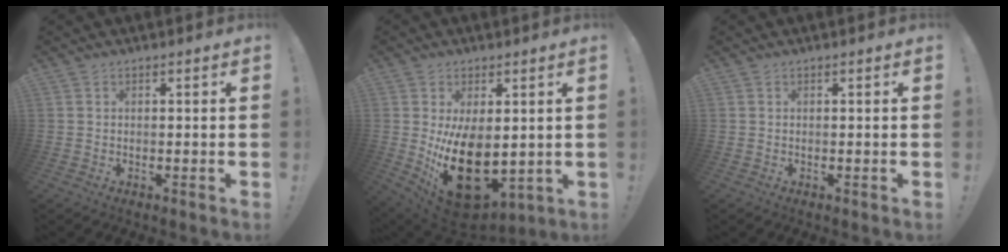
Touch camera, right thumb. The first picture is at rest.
{"total": 19.5, "force": [-1.9, 11.5, 15.6], "torque": [-0.272, -0.012, -0.014]}
{"total": 0.0}